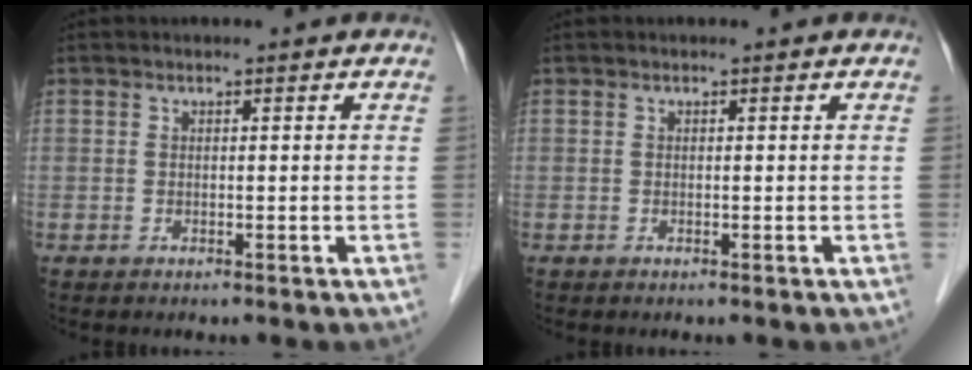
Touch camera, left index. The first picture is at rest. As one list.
[{"total": 0.0}]